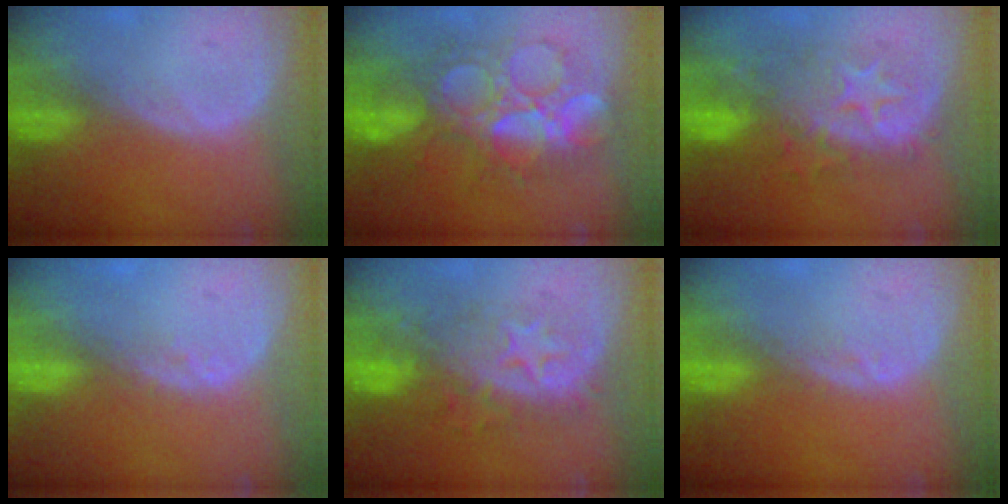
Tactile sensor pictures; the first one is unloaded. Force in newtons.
{"total": 10.3, "press": 10.2, "slide": 0.6}
{"total": 9.0, "press": 9.0, "slide": 0.3}
{"total": 1.8, "press": 1.5, "slide": 1.0}
{"total": 8.3, "press": 8.0, "slide": 2.2}
{"total": 1.0, "press": 1.0, "slide": 0.2}